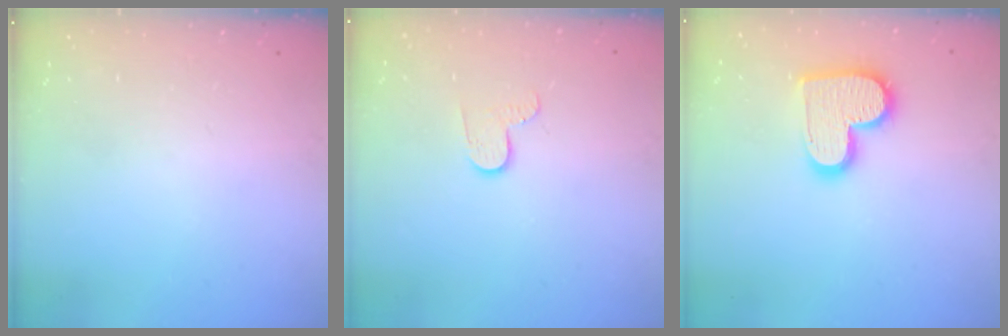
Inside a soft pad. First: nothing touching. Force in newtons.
{"total": 6.4, "press": 6.4, "slide": 0.5}
{"total": 14.0, "press": 13.9, "slide": 0.5}